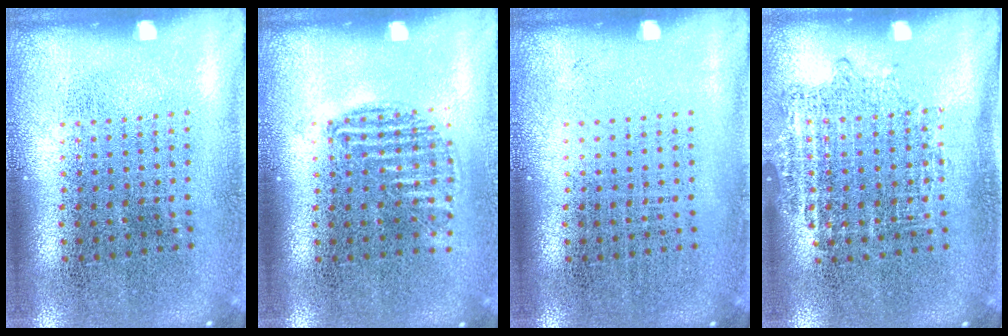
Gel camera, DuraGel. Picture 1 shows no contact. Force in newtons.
{"total": 0.9, "press": 0.8, "slide": 0.4}
{"total": 0.0}
{"total": 0.9, "press": 0.9, "slide": 0.2}